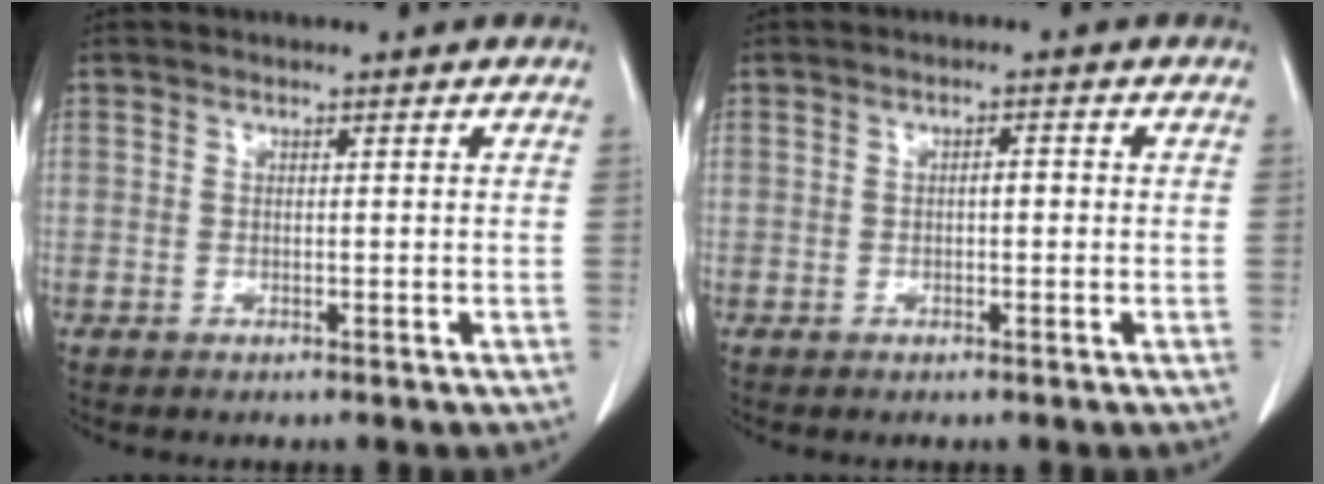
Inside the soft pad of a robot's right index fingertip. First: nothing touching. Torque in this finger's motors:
{"motor_torque": [0.22, -0.07, 0.03, 0.01]}